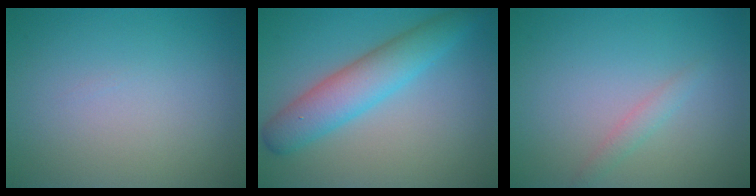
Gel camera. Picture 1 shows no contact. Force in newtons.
{"total": 5.3, "press": 5.3, "slide": 0.0}
{"total": 1.1, "press": 1.1, "slide": 0.1}